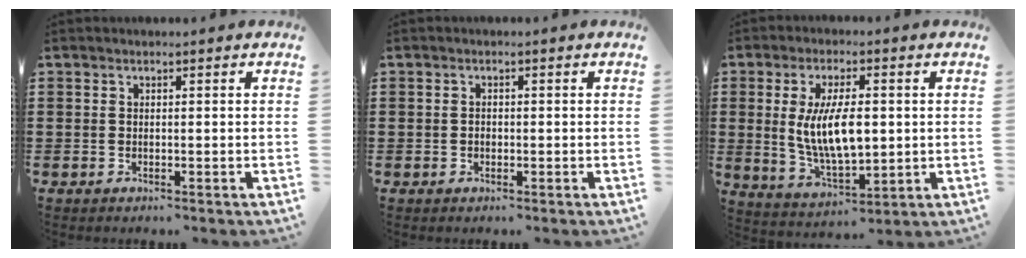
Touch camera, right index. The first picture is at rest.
{"total": 0.8, "force": [-0.2, 0.6, 0.5], "torque": [-0.012, 0.002, -0.005]}
{"total": 9.4, "force": [0.8, 4.0, 8.5], "torque": [-0.173, 0.000, 0.009]}